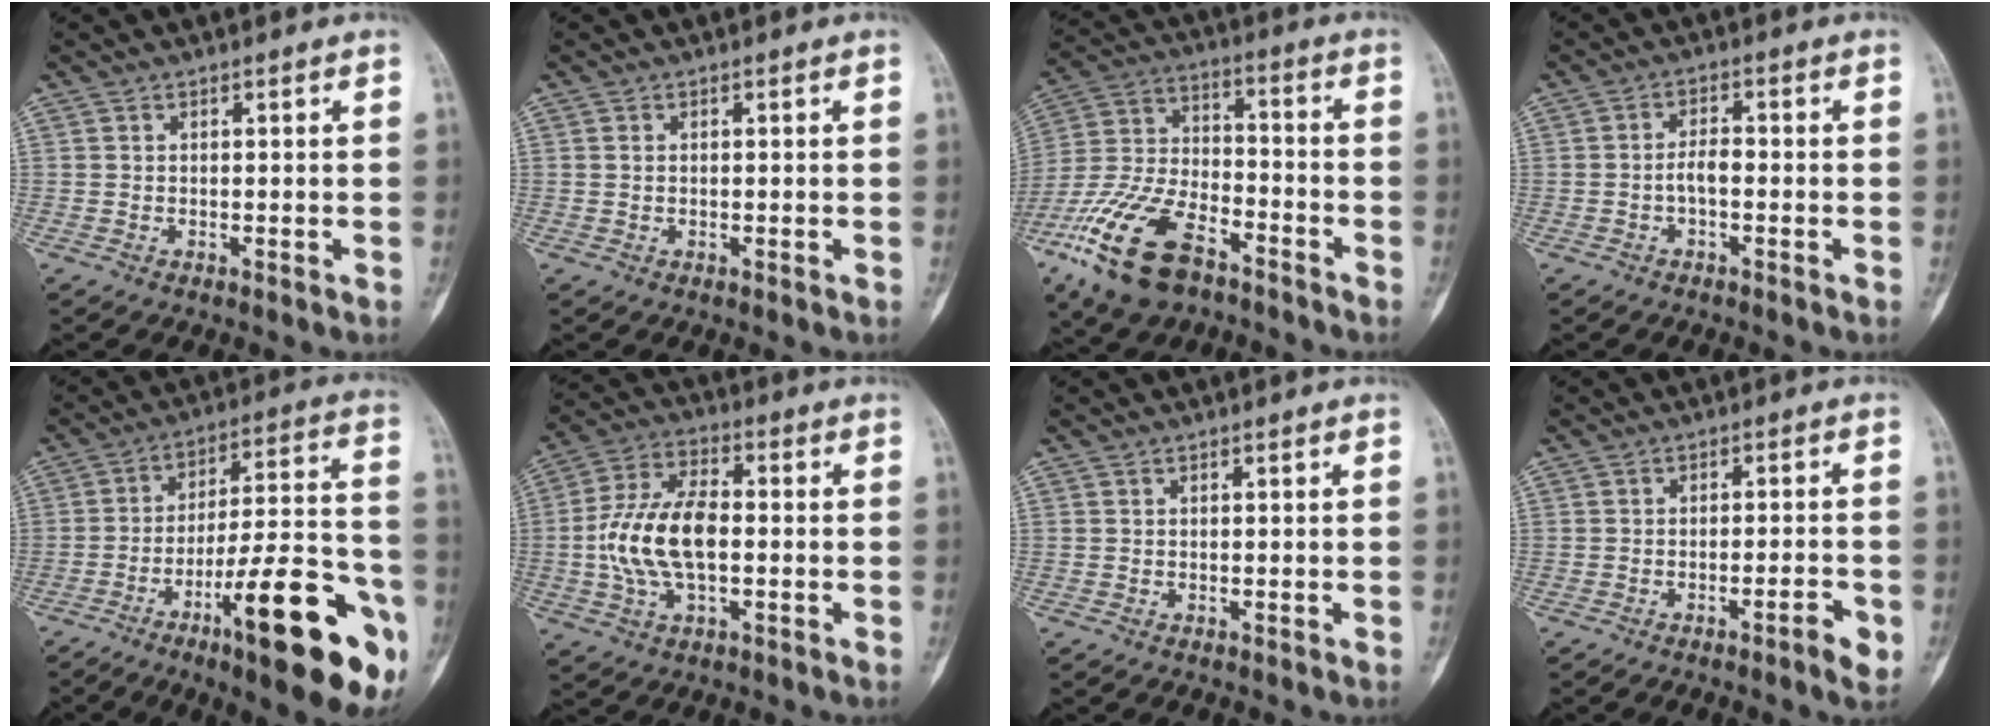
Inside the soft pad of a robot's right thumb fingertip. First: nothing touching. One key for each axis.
{"total": 0.7, "fx": 0.2, "fy": 0.5, "fz": 0.5, "tx": -0.007, "ty": 0.002, "tz": 0.006}
{"total": 18.5, "fx": -10.7, "fy": 9.0, "fz": 12.1, "tx": -0.250, "ty": 0.048, "tz": -0.201}
{"total": 2.8, "fx": -0.9, "fy": 1.2, "fz": 2.4, "tx": -0.040, "ty": 0.013, "tz": -0.016}
{"total": 24.7, "fx": -11.4, "fy": 6.0, "fz": 21.1, "tx": -0.260, "ty": 0.064, "tz": -0.162}
{"total": 13.8, "fx": -1.1, "fy": 7.2, "fz": 11.8, "tx": -0.236, "ty": 0.022, "tz": -0.023}
{"total": 0.0}
{"total": 3.6, "fx": -1.7, "fy": 0.5, "fz": 3.1, "tx": -0.049, "ty": 0.009, "tz": -0.023}